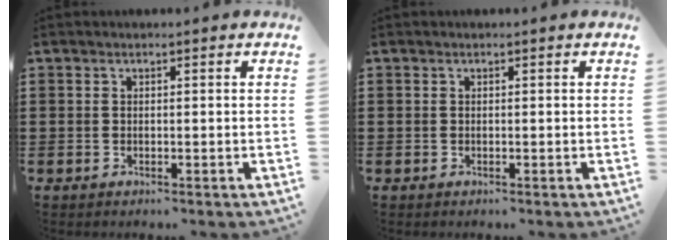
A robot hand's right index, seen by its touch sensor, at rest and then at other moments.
{"total": 0.0}